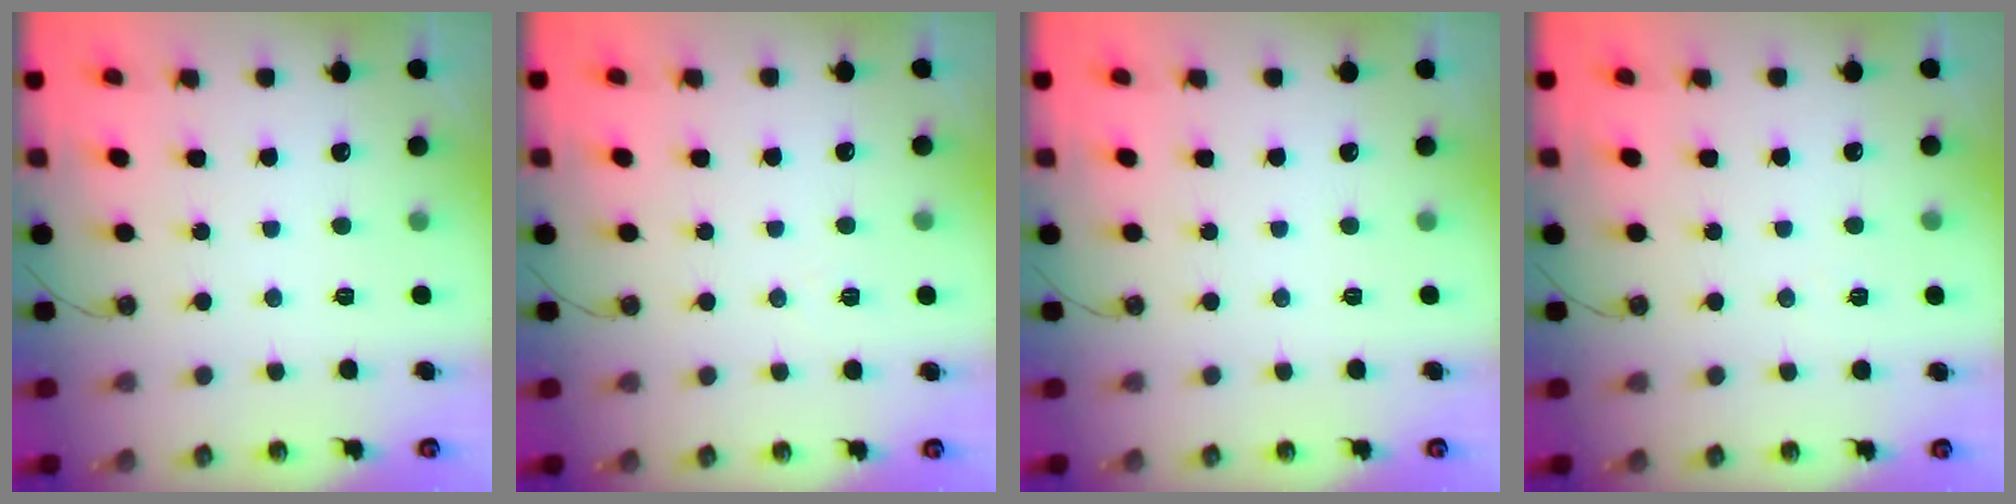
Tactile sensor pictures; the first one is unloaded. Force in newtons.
{"total": 5.6, "press": 3.3, "slide": 4.5}
{"total": 0.0}
{"total": 4.1, "press": 1.9, "slide": 3.6}